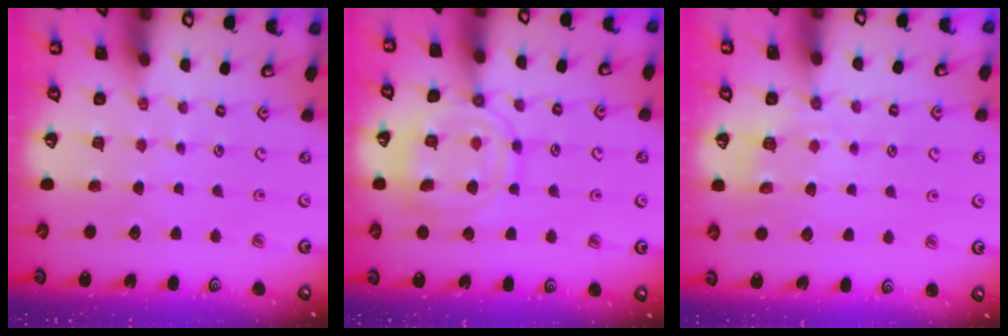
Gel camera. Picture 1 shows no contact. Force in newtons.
{"total": 14.2, "press": 14.1, "slide": 1.3}
{"total": 5.1, "press": 4.8, "slide": 1.5}